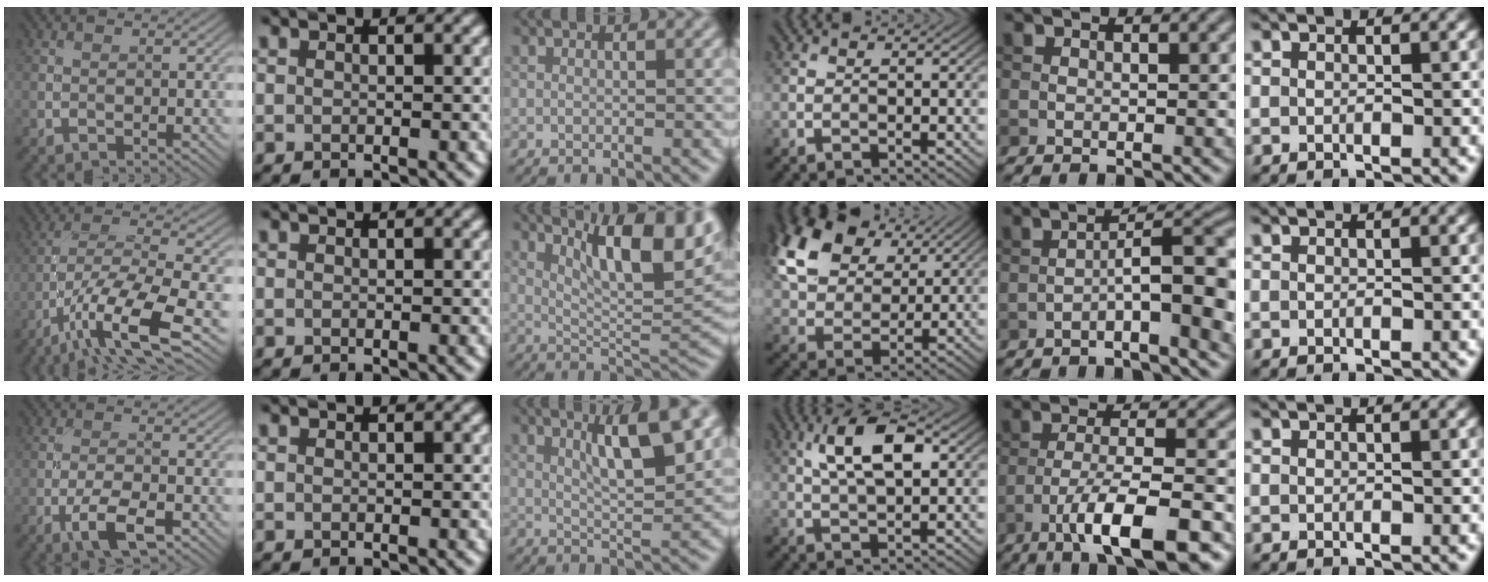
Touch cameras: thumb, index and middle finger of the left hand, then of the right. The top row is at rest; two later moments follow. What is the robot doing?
{"motion": "unscrew", "object": "medicine bottle"}